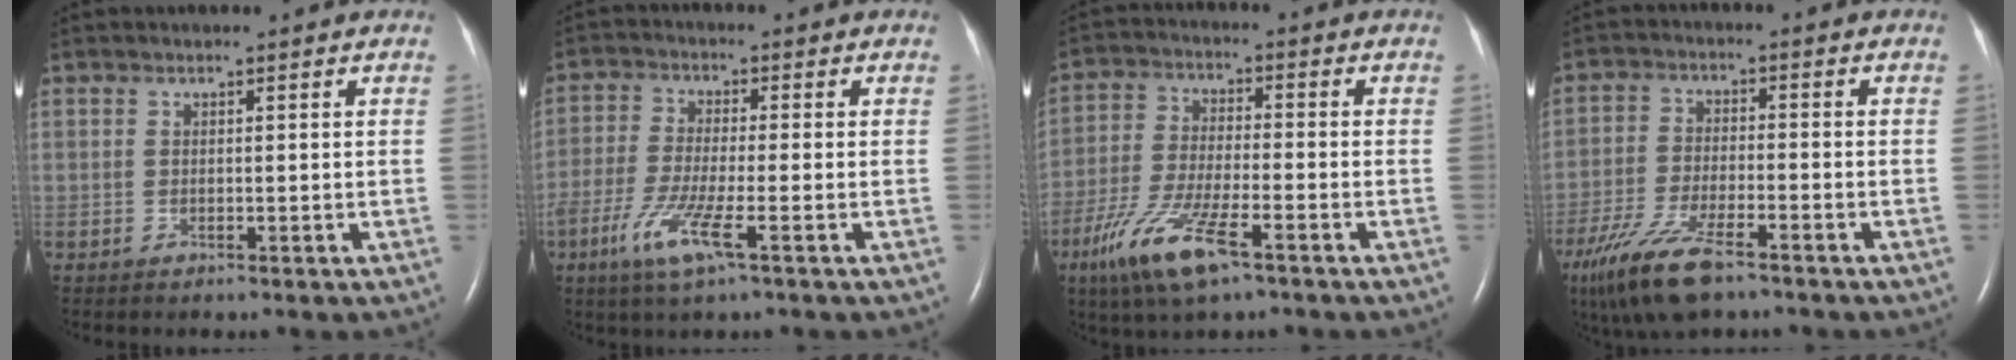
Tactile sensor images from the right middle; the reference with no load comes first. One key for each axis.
{"total": 8.5, "fx": -4.2, "fy": 0.8, "fz": 7.3, "tx": -0.163, "ty": -0.020, "tz": -0.085}
{"total": 11.0, "fx": -6.3, "fy": 2.2, "fz": 8.8, "tx": -0.189, "ty": -0.021, "tz": -0.116}
{"total": 11.5, "fx": -8.0, "fy": 2.8, "fz": 7.8, "tx": -0.163, "ty": -0.027, "tz": -0.146}